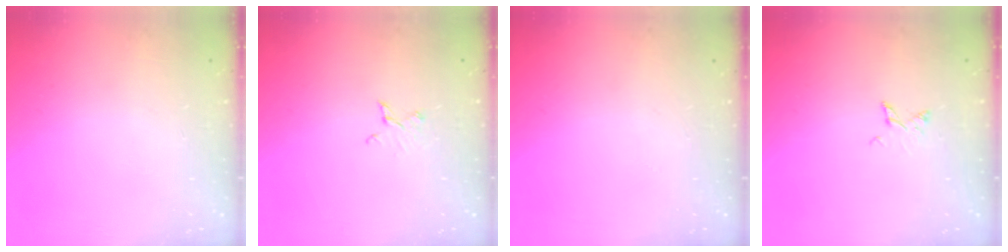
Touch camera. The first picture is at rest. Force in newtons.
{"total": 2.1, "press": 2.1, "slide": 0.3}
{"total": 0.0}
{"total": 3.1, "press": 3.1, "slide": 0.2}